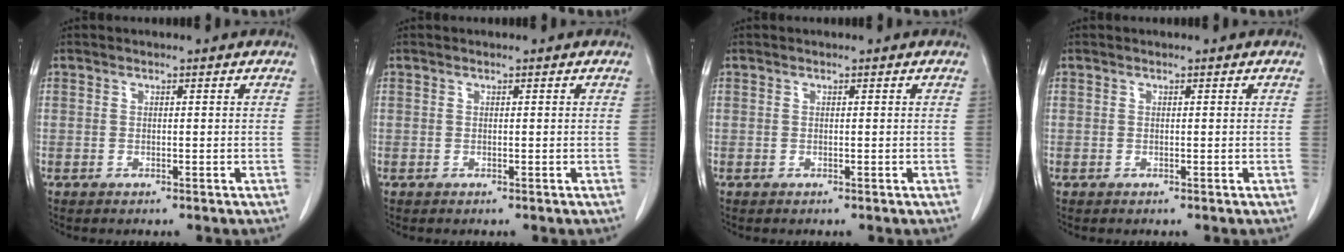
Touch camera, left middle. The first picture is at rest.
{"total": 0.0}
{"total": 0.0}
{"total": 0.0}